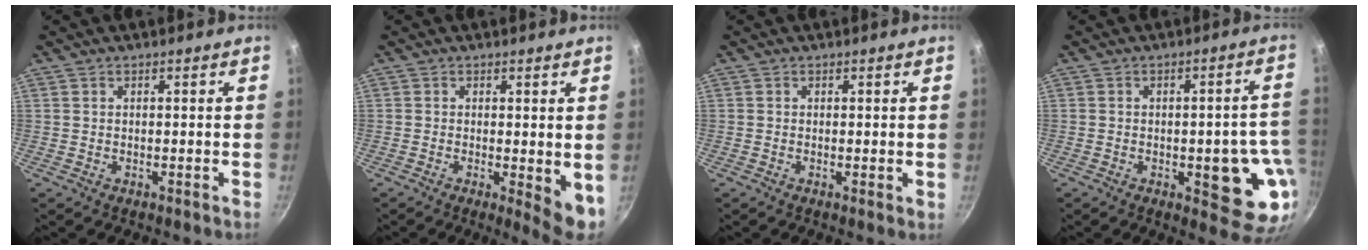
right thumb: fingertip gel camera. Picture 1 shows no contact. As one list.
[{"total": 5.6, "force": [-0.3, 1.8, 5.3], "torque": [-0.069, -0.013, -0.002]}, {"total": 0.7, "force": [0.1, 0.2, 0.6], "torque": [-0.010, -0.003, -0.002]}, {"total": 13.3, "force": [-3.1, 5.5, 11.7], "torque": [-0.087, 0.011, -0.037]}]